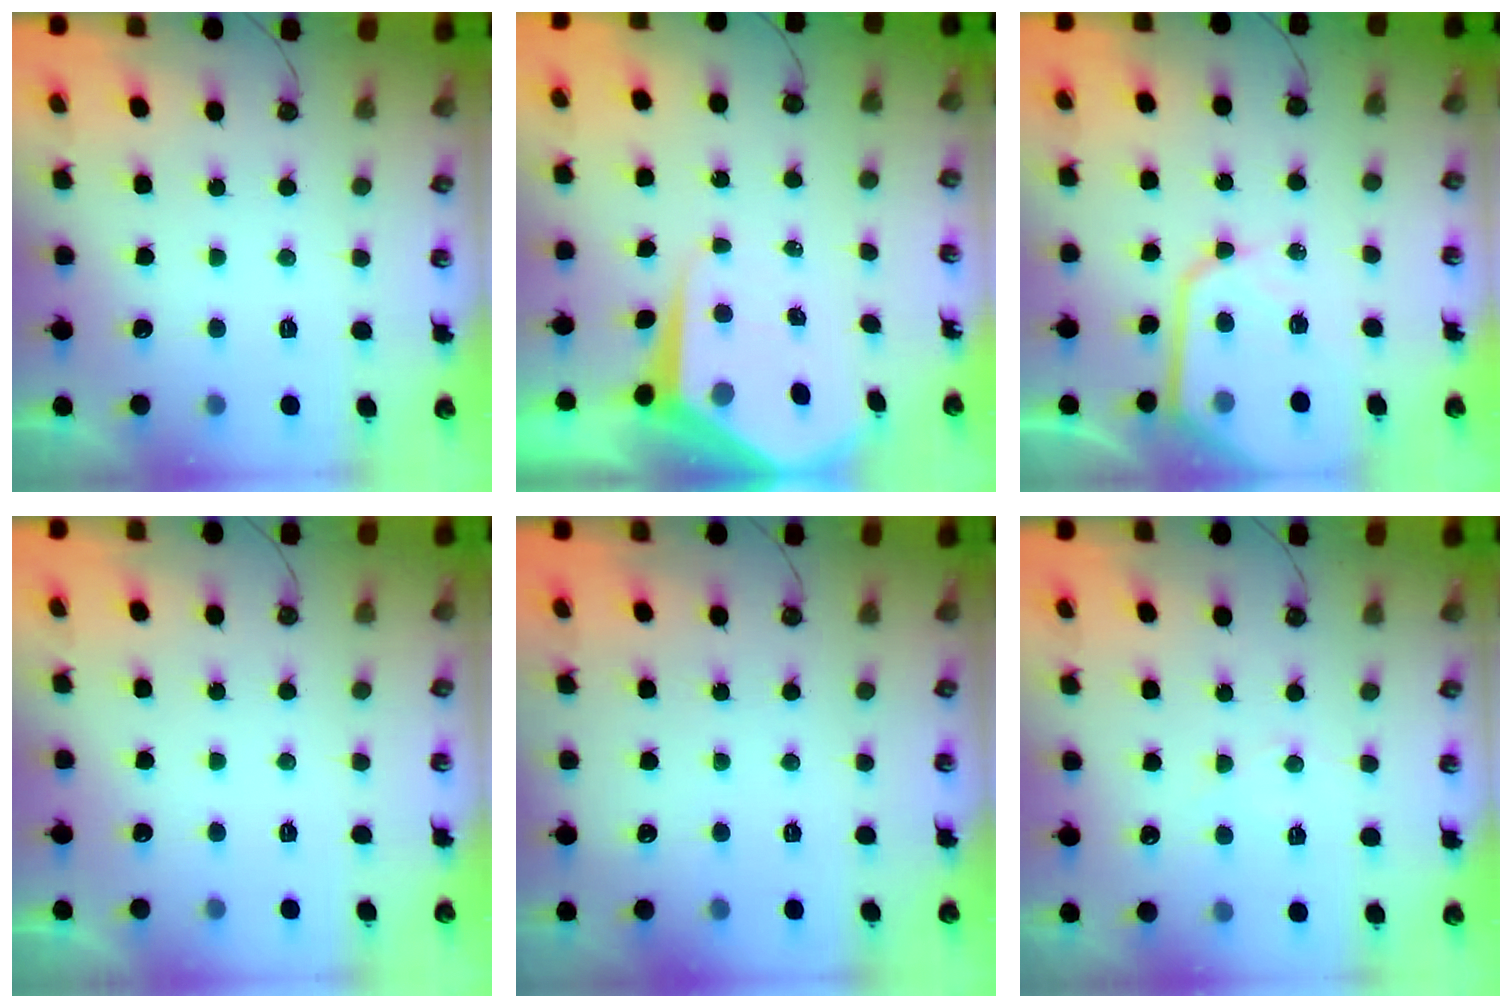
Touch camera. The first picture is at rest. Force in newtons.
{"total": 9.0, "press": 9.0, "slide": 0.9}
{"total": 12.7, "press": 12.6, "slide": 1.2}
{"total": 0.0}
{"total": 0.0}
{"total": 6.8, "press": 6.7, "slide": 0.6}